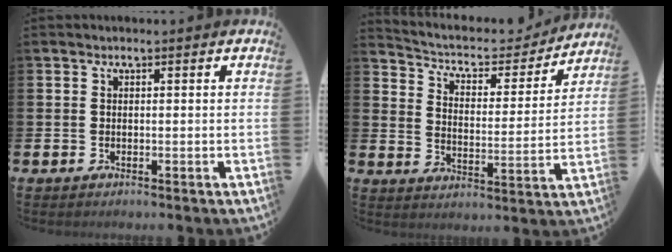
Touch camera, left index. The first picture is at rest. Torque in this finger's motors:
{"motor_torque": [0.98, -1.16, 0.28, 0.03]}